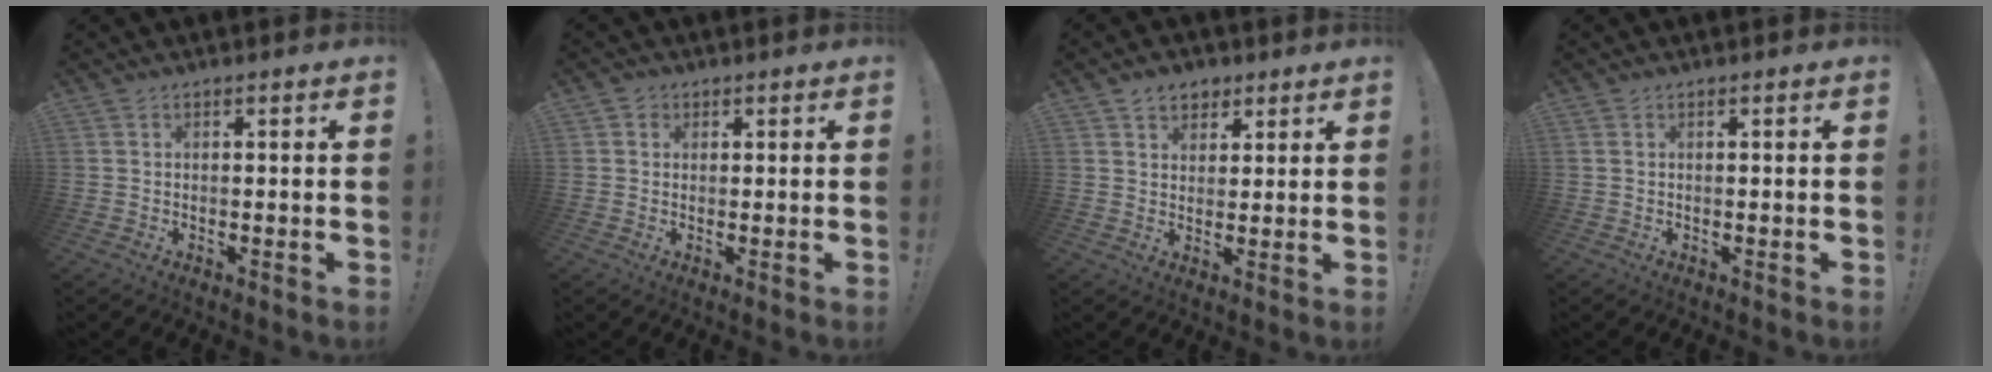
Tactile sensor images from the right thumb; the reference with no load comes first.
{"total": 1.6, "force": [0.4, 1.5, 0.2], "torque": [0.004, 0.000, 0.005]}
{"total": 5.8, "force": [3.5, 4.3, 1.5], "torque": [-0.006, -0.020, 0.063]}
{"total": 0.5, "force": [0.2, 0.3, 0.4], "torque": [-0.015, 0.004, 0.005]}